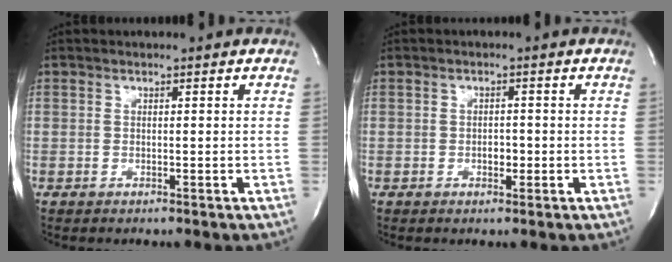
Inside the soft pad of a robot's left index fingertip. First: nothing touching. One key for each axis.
{"total": 1.7, "fx": -0.6, "fy": 1.0, "fz": 1.2, "tx": -0.019, "ty": 0.002, "tz": -0.007}